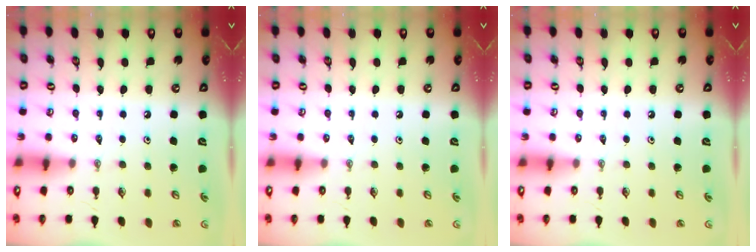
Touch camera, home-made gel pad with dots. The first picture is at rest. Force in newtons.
{"total": 0.0}
{"total": 0.0}